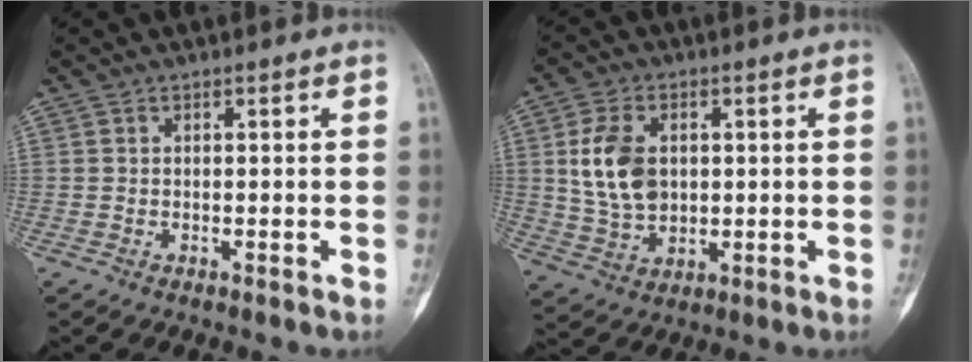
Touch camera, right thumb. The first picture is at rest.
{"total": 10.7, "force": [1.7, 7.3, 7.6], "torque": [-0.138, -0.005, 0.042]}